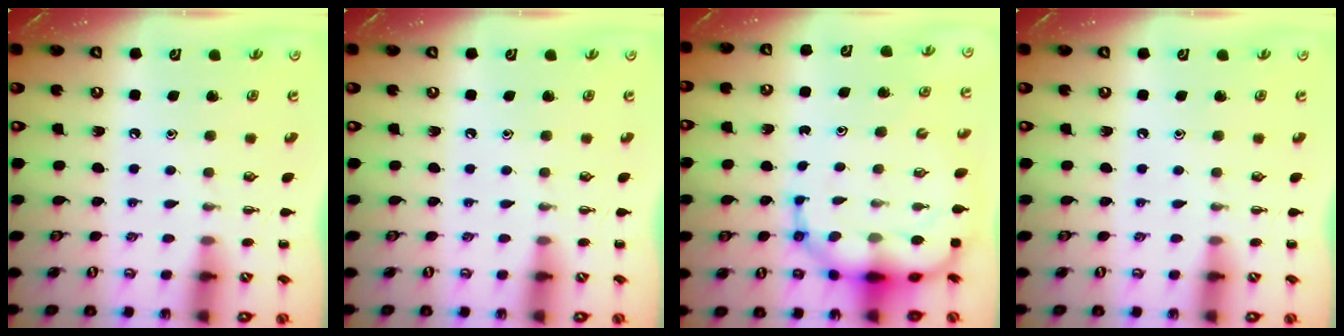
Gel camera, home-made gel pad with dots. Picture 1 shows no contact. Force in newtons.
{"total": 0.0}
{"total": 12.0, "press": 11.5, "slide": 3.2}
{"total": 0.0}